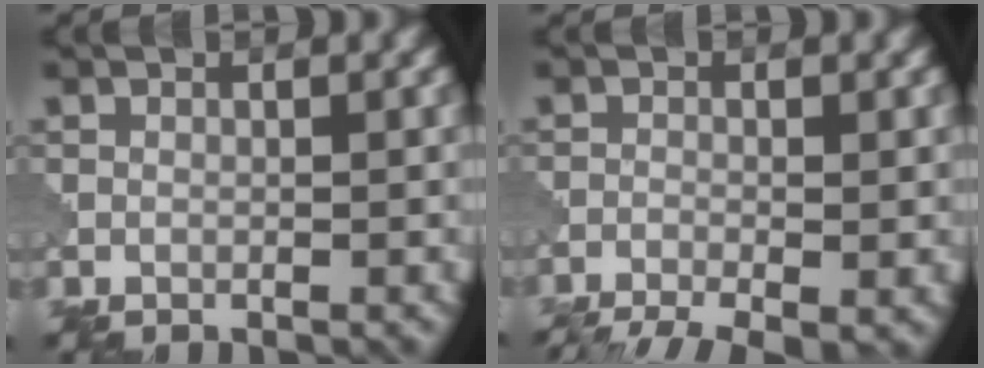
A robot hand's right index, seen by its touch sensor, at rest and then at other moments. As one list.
[{"total": 5.8, "force": [-4.2, 1.4, 3.8], "torque": [-0.072, -0.027, -0.076]}]